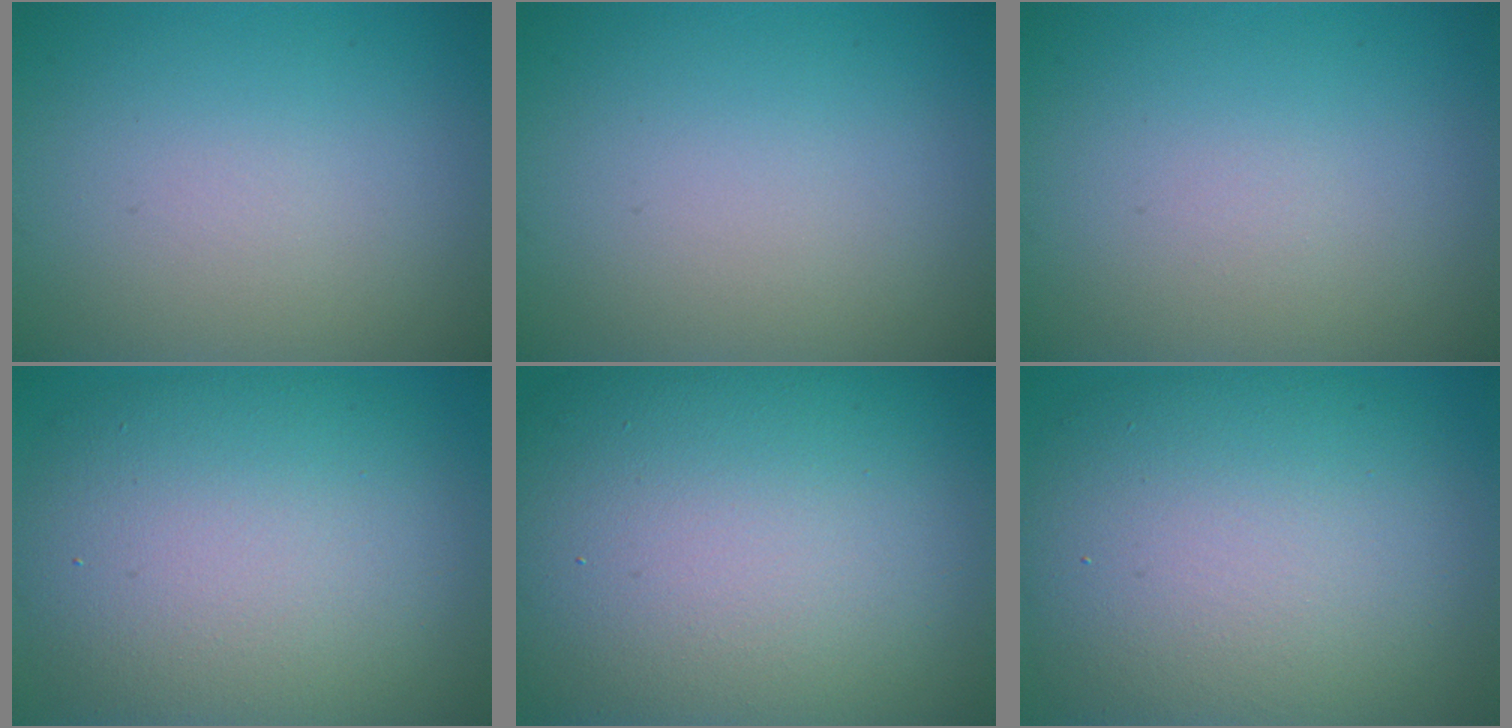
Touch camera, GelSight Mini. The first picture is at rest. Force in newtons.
{"total": 0.0}
{"total": 0.0}
{"total": 12.4, "press": 12.4, "slide": 0.5}
{"total": 18.9, "press": 18.9, "slide": 0.9}
{"total": 13.0, "press": 12.9, "slide": 0.9}